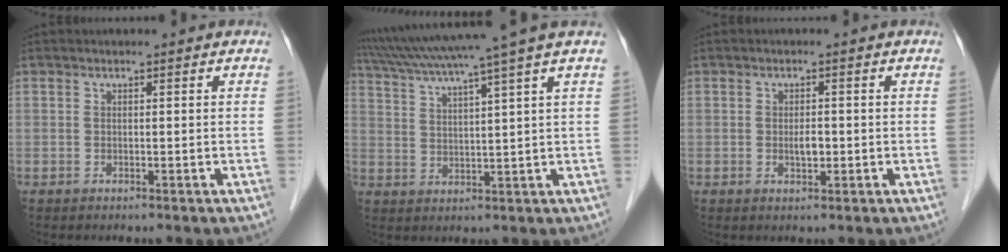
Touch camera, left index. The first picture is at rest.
{"total": 12.8, "force": [10.1, -2.3, 7.5], "torque": [-0.131, 0.007, 0.155]}
{"total": 2.0, "force": [-0.3, 0.8, 1.8], "torque": [-0.033, 0.000, -0.003]}